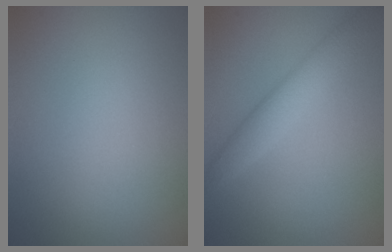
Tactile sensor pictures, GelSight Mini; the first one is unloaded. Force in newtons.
{"total": 3.2, "press": 3.2, "slide": 0.0}